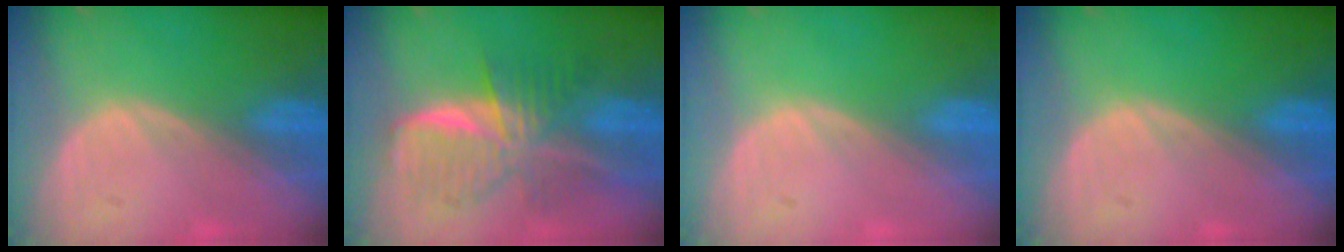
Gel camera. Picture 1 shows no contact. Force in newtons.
{"total": 8.9, "press": 8.9, "slide": 0.6}
{"total": 0.0}
{"total": 0.0}